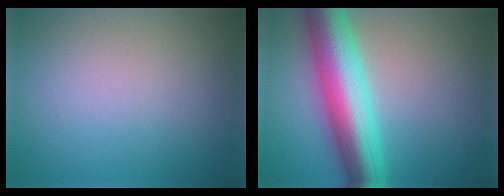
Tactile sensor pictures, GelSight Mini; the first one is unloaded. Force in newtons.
{"total": 10.2, "press": 10.2, "slide": 0.4}